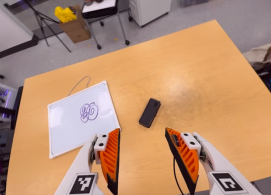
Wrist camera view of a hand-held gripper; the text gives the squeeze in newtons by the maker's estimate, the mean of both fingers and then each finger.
{"total": 0.0}